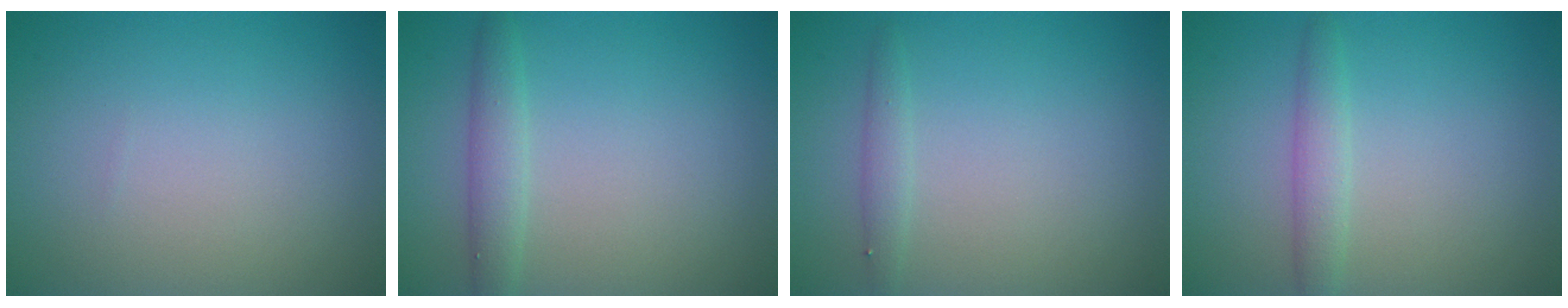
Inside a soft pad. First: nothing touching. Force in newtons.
{"total": 2.1, "press": 2.1, "slide": 0.1}
{"total": 1.1, "press": 1.1, "slide": 0.1}
{"total": 1.9, "press": 1.9, "slide": 0.0}